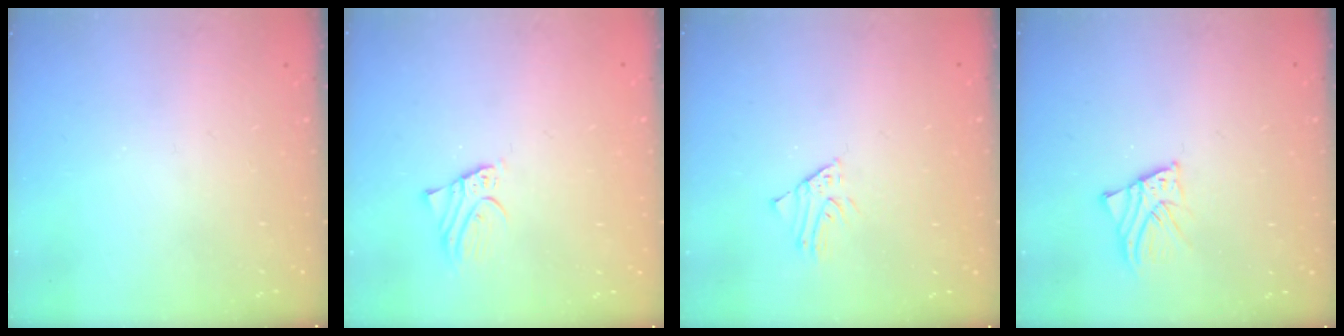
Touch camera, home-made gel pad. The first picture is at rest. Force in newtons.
{"total": 2.4, "press": 2.4, "slide": 0.0}
{"total": 1.7, "press": 1.7, "slide": 0.2}
{"total": 2.3, "press": 2.3, "slide": 0.1}